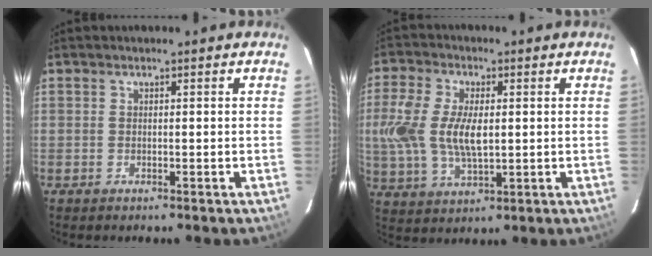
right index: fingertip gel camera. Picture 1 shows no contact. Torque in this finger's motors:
{"motor_torque": [0.87, -0.11, 0.54, 0.16]}